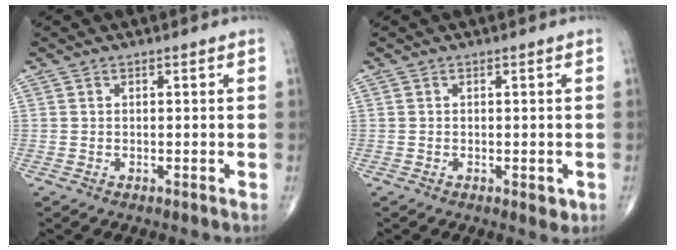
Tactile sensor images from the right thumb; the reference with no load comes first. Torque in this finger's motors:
{"motor_torque": [0.18, 0.27, -0.12, -0.07, 0.07]}